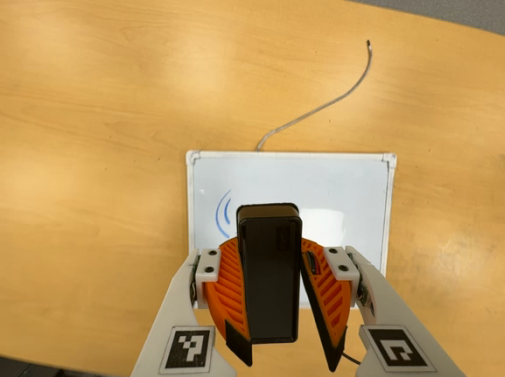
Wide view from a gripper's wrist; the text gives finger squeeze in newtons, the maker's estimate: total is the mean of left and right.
{"total": 8.0, "left": 8.4, "right": 7.7}